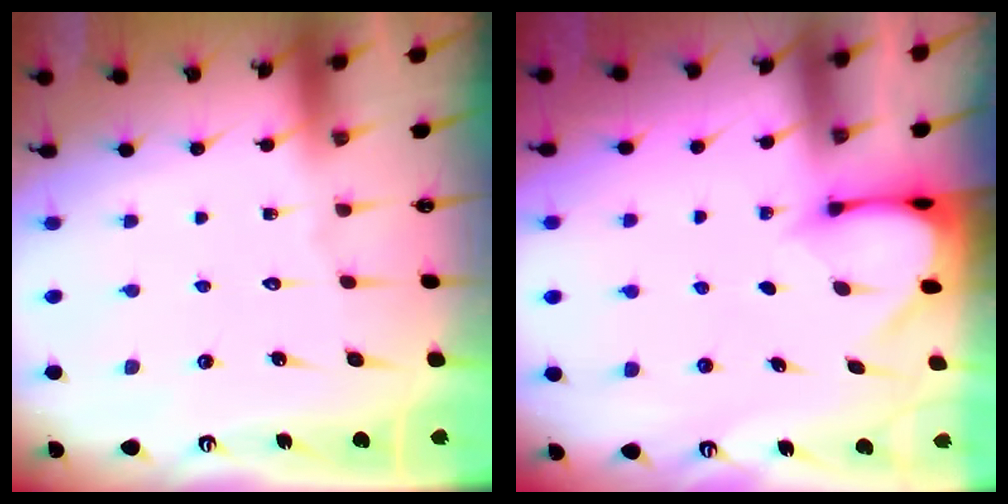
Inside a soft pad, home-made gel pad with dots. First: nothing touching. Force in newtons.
{"total": 3.0, "press": 3.0, "slide": 0.3}